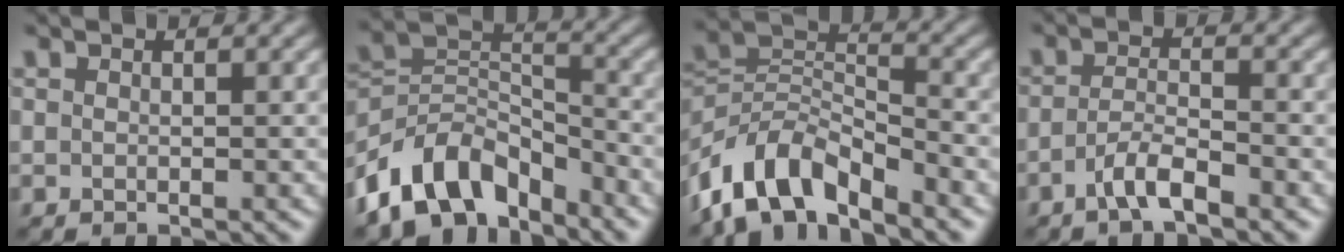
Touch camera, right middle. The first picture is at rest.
{"total": 9.7, "force": [-6.7, 5.3, 4.7], "torque": [-0.071, 0.000, -0.141]}
{"total": 8.4, "force": [-6.1, 3.6, 4.5], "torque": [-0.073, 0.001, -0.131]}
{"total": 2.9, "force": [-1.9, 0.7, 2.2], "torque": [-0.044, 0.005, -0.041]}